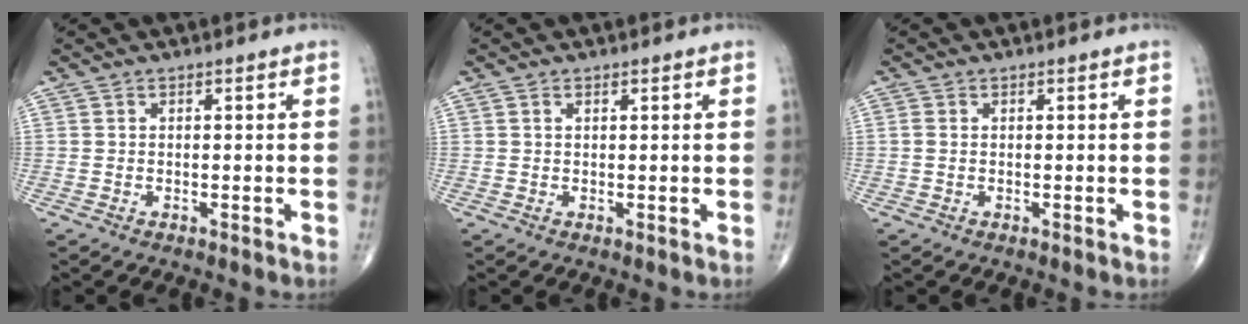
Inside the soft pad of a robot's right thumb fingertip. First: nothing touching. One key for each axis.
{"total": 0.6, "fx": 0.4, "fy": 0.3, "fz": 0.5, "tx": -0.010, "ty": 0.002, "tz": 0.007}
{"total": 0.8, "fx": 0.0, "fy": 0.5, "fz": 0.6, "tx": -0.014, "ty": 0.002, "tz": 0.000}